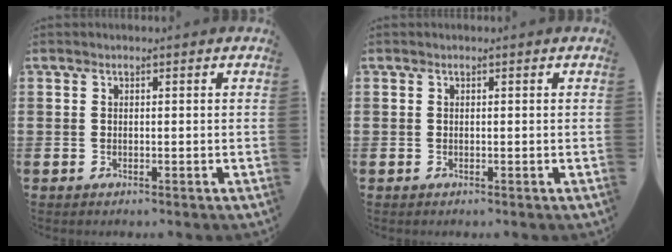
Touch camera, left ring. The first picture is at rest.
{"total": 0.0}